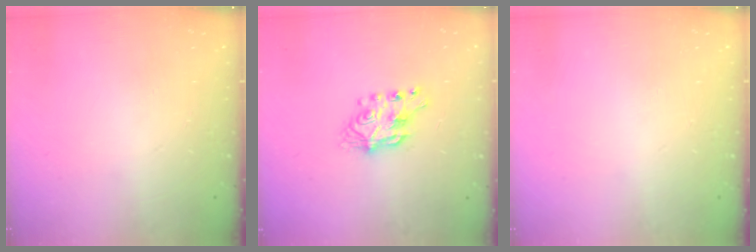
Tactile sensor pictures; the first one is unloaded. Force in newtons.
{"total": 7.4, "press": 7.3, "slide": 0.8}
{"total": 0.0}